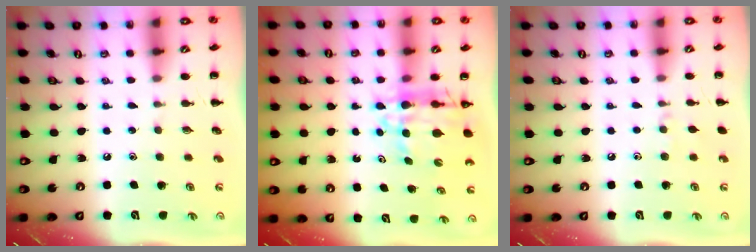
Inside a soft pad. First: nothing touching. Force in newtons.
{"total": 10.2, "press": 9.6, "slide": 3.5}
{"total": 4.6, "press": 4.3, "slide": 1.6}